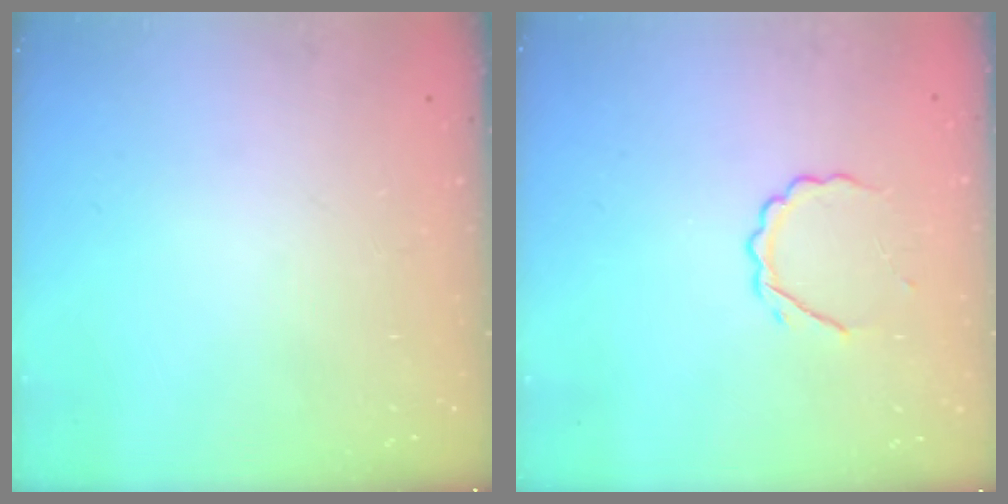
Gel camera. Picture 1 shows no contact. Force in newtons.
{"total": 4.7, "press": 4.6, "slide": 0.8}